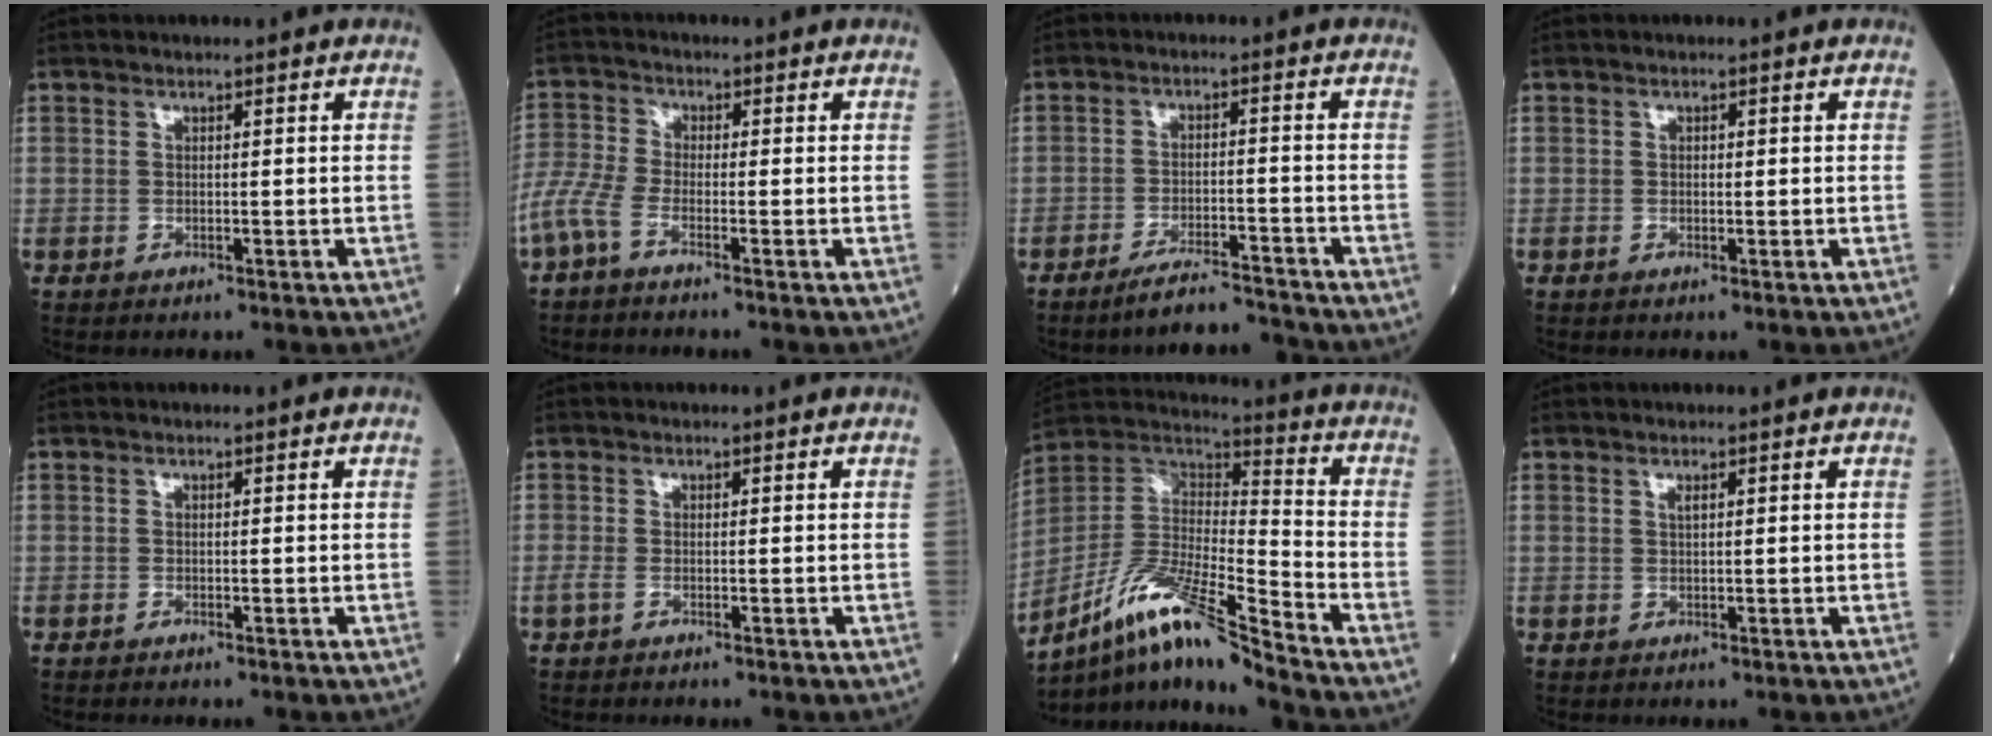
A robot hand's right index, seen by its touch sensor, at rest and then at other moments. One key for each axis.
{"total": 5.0, "fx": -3.2, "fy": 0.9, "fz": 3.6, "tx": -0.101, "ty": 0.000, "tz": -0.076}
{"total": 5.9, "fx": -5.5, "fy": 0.3, "fz": 2.0, "tx": -0.036, "ty": -0.009, "tz": -0.099}
{"total": 0.6, "fx": 0.0, "fy": 0.4, "fz": 0.5, "tx": -0.010, "ty": -0.001, "tz": 0.001}
{"total": 0.0}
{"total": 0.9, "fx": -0.5, "fy": 0.3, "fz": 0.7, "tx": -0.016, "ty": 0.000, "tz": -0.012}
{"total": 15.7, "fx": -11.5, "fy": 1.2, "fz": 10.7, "tx": -0.207, "ty": 0.008, "tz": -0.208}
{"total": 0.6, "fx": 0.3, "fy": 0.1, "fz": 0.5, "tx": -0.012, "ty": -0.001, "tz": 0.006}